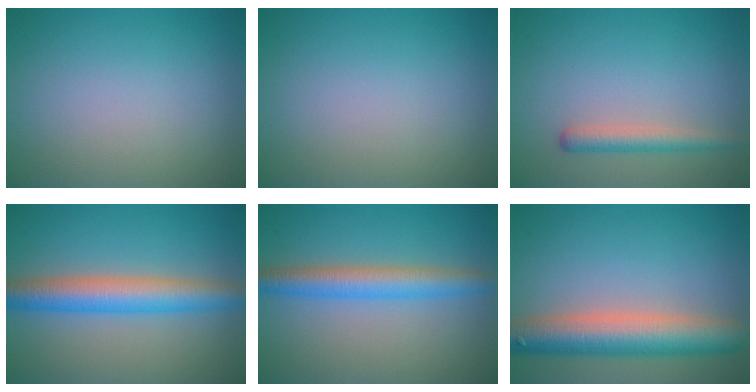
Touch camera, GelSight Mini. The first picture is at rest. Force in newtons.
{"total": 0.0}
{"total": 2.2, "press": 2.2, "slide": 0.1}
{"total": 5.7, "press": 5.7, "slide": 0.2}
{"total": 4.2, "press": 4.2, "slide": 0.1}
{"total": 7.6, "press": 7.6, "slide": 0.4}